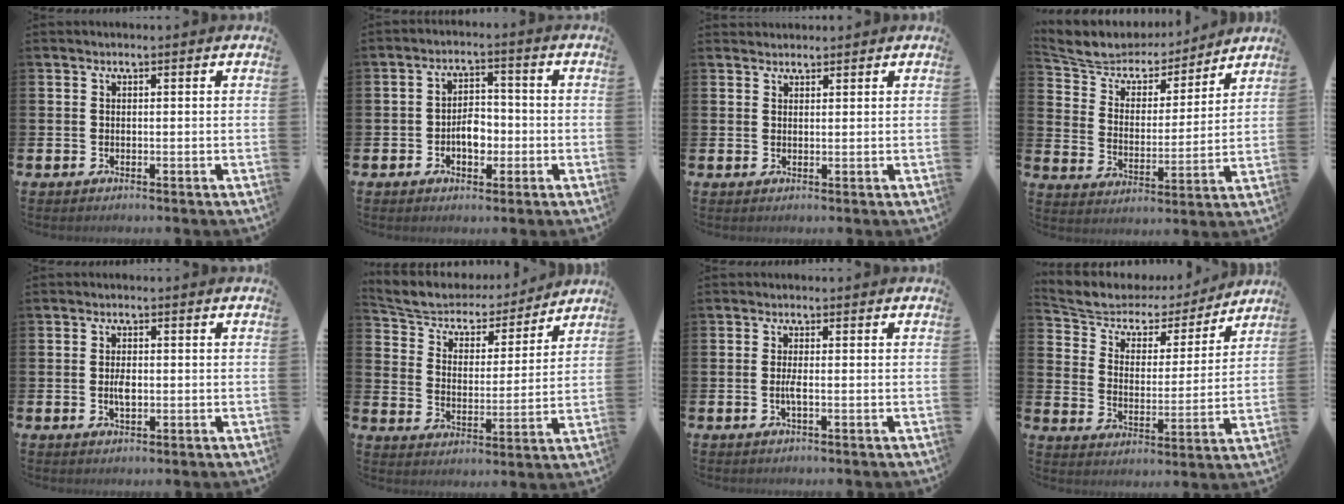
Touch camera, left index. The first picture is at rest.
{"total": 3.8, "force": [-1.1, 2.4, 2.7], "torque": [-0.037, 0.002, -0.027]}
{"total": 1.6, "force": [1.5, 0.4, -0.1], "torque": [0.015, -0.006, 0.026]}
{"total": 6.6, "force": [6.0, 2.6, 0.8], "torque": [-0.054, -0.044, 0.102]}
{"total": 2.0, "force": [-0.1, 0.9, 1.8], "torque": [-0.027, -0.002, -0.004]}
{"total": 6.1, "force": [5.6, 2.3, 0.9], "torque": [-0.051, -0.044, 0.093]}
{"total": 1.3, "force": [-0.3, 0.0, 1.3], "torque": [-0.025, -0.001, -0.006]}
{"total": 5.5, "force": [4.5, 2.9, 1.1], "torque": [-0.050, -0.032, 0.070]}